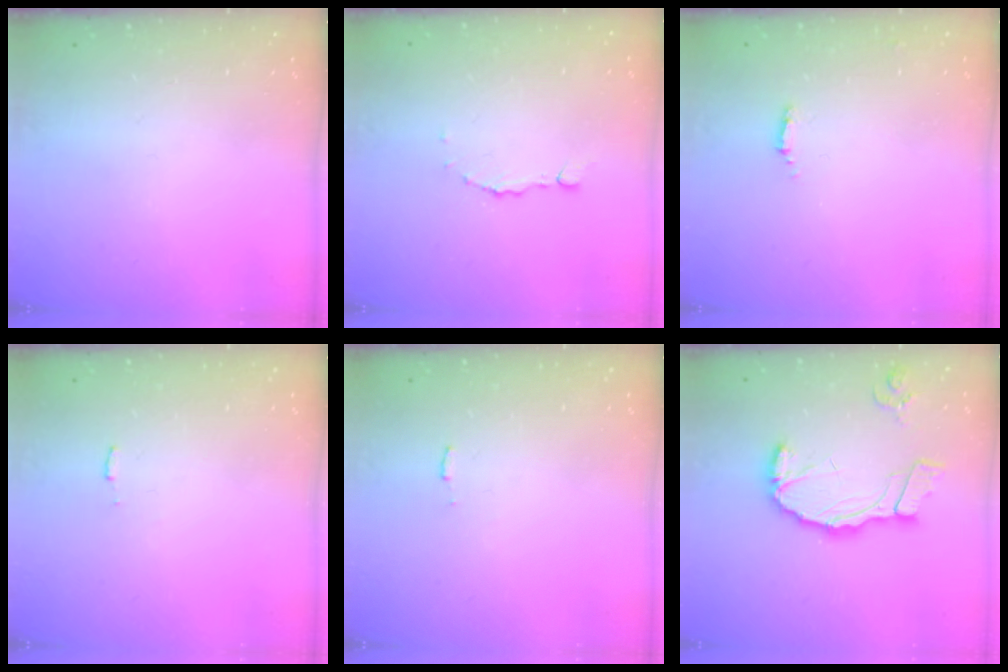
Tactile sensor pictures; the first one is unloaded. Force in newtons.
{"total": 1.0, "press": 1.0, "slide": 0.2}
{"total": 2.0, "press": 2.0, "slide": 0.4}
{"total": 3.0, "press": 3.0, "slide": 0.2}
{"total": 3.0, "press": 3.0, "slide": 0.2}
{"total": 15.5, "press": 15.4, "slide": 1.5}